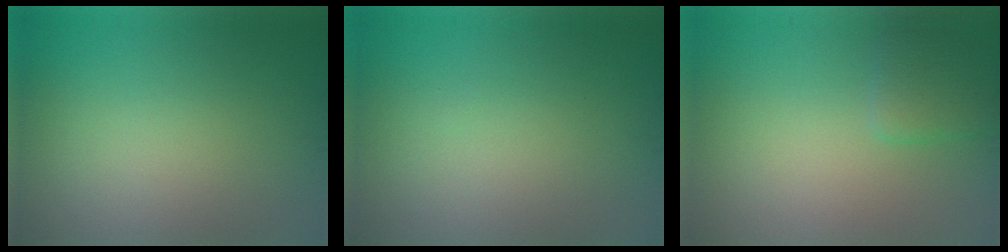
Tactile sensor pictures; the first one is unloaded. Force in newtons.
{"total": 0.0}
{"total": 1.9, "press": 1.9, "slide": 0.1}